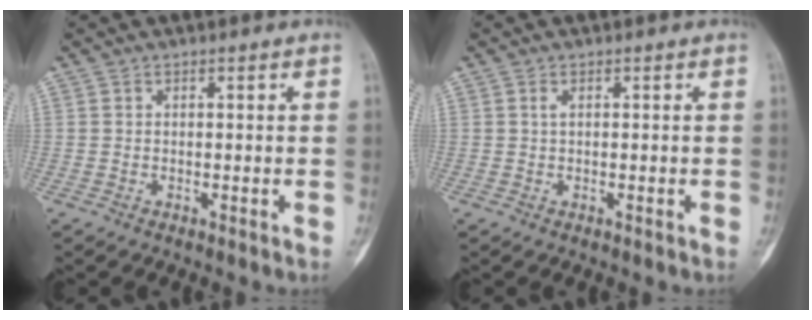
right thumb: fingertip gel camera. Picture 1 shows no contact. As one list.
[{"total": 1.0, "force": [0.0, 0.2, 0.9], "torque": [-0.015, 0.000, 0.002]}]